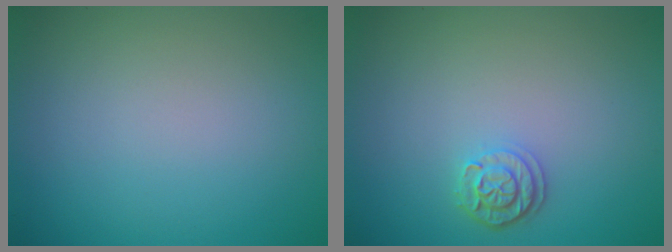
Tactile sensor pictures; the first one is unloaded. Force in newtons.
{"total": 2.1, "press": 1.8, "slide": 0.9}